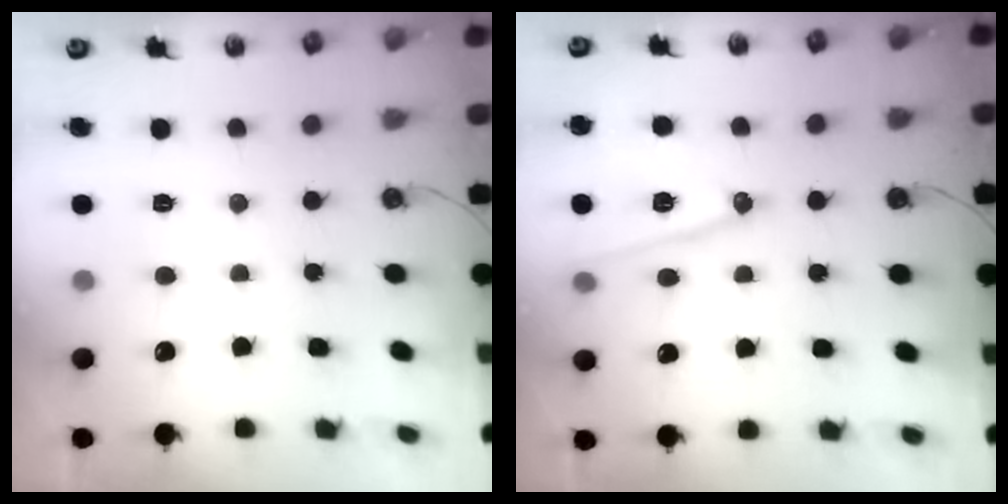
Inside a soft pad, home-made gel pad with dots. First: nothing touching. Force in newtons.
{"total": 13.0, "press": 12.7, "slide": 2.8}